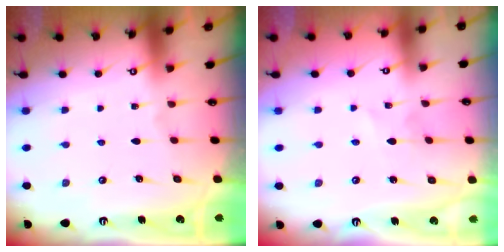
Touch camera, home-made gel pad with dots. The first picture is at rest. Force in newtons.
{"total": 1.7, "press": 1.7, "slide": 0.2}